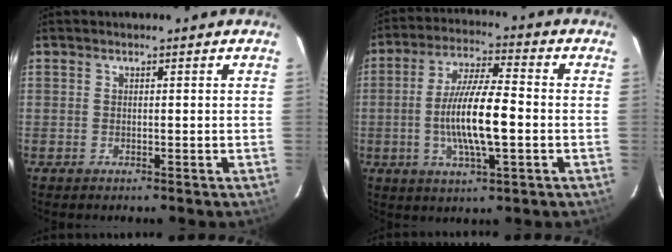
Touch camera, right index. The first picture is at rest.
{"total": 12.3, "force": [-2.0, 2.5, 11.8], "torque": [-0.227, -0.003, -0.038]}